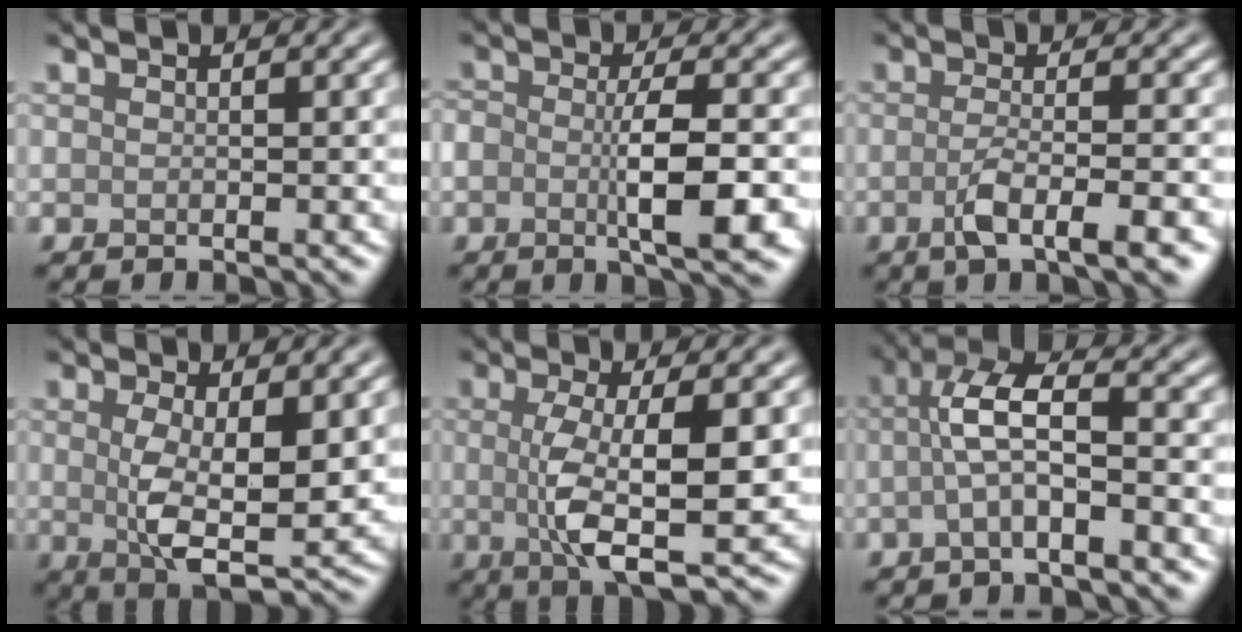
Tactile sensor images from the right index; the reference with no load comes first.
{"total": 5.7, "force": [-1.6, 1.6, 5.2], "torque": [-0.092, -0.002, -0.029]}
{"total": 4.9, "force": [-1.9, 1.2, 4.3], "torque": [-0.075, -0.003, -0.037]}
{"total": 5.9, "force": [0.4, 2.2, 5.5], "torque": [-0.102, -0.012, 0.012]}
{"total": 6.9, "force": [-0.5, 1.8, 6.6], "torque": [-0.121, -0.009, -0.005]}
{"total": 4.9, "force": [-0.8, 1.2, 4.7], "torque": [-0.092, 0.018, -0.025]}